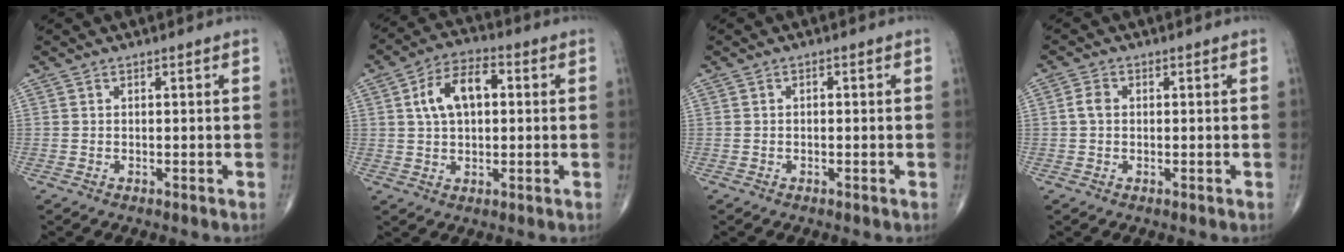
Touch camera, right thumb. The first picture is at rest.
{"total": 10.0, "force": [2.0, 5.8, 8.0], "torque": [-0.136, 0.020, 0.028]}
{"total": 0.6, "force": [0.0, 0.4, 0.5], "torque": [-0.005, 0.001, 0.000]}
{"total": 1.8, "force": [0.0, 1.3, 1.3], "torque": [-0.024, 0.004, -0.003]}